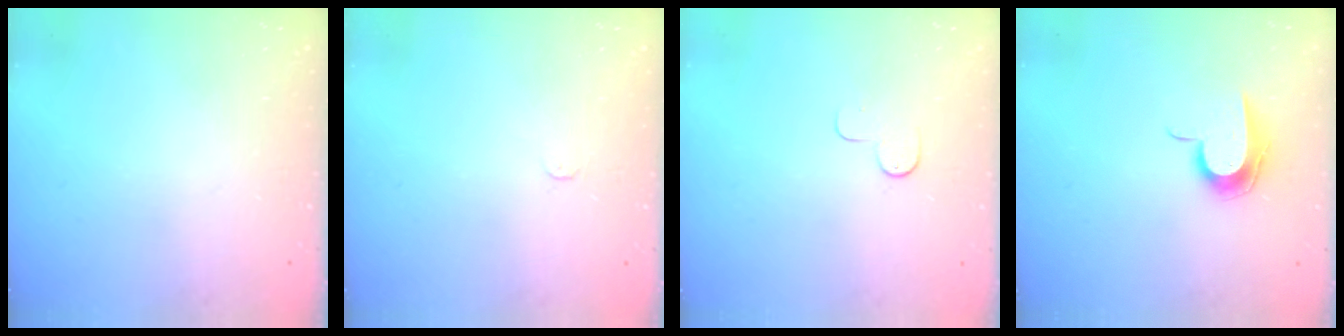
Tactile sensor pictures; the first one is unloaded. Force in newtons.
{"total": 1.7, "press": 1.7, "slide": 0.2}
{"total": 4.6, "press": 4.6, "slide": 0.3}
{"total": 8.8, "press": 8.8, "slide": 0.8}